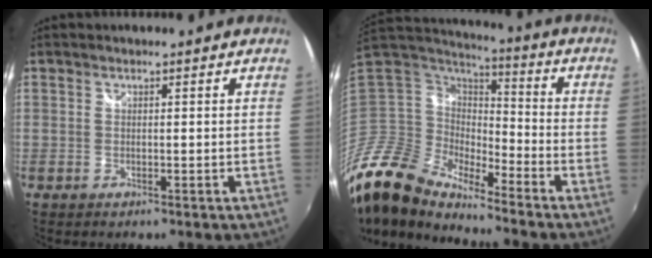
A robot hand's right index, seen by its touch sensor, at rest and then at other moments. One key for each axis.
{"total": 14.7, "fx": -12.5, "fy": 4.6, "fz": 6.1, "tx": -0.120, "ty": -0.009, "tz": -0.256}